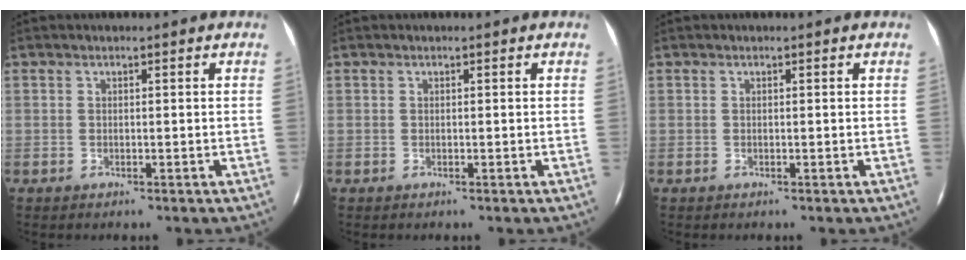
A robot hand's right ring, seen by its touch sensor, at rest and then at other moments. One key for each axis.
{"total": 0.0}
{"total": 0.0}